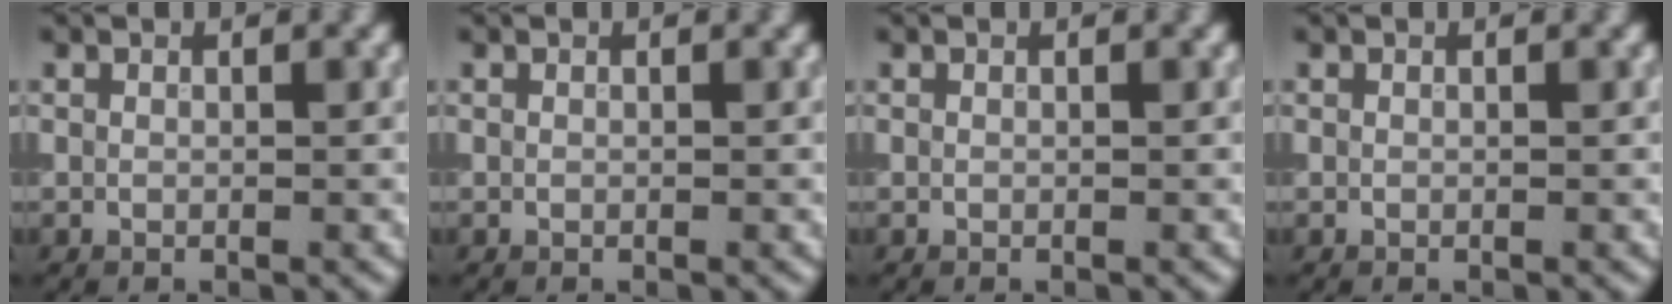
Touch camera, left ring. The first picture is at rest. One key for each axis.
{"total": 0.0}
{"total": 0.0}
{"total": 0.0}